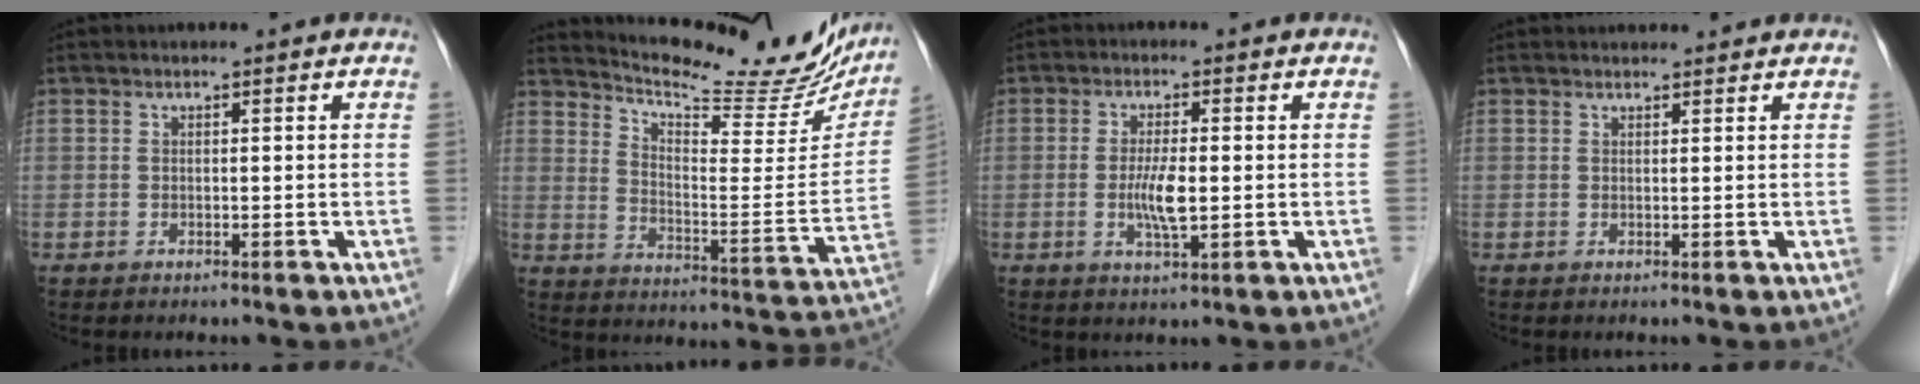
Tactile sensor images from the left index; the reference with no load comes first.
{"total": 21.3, "force": [19.4, 4.5, 7.6], "torque": [-0.111, -0.042, 0.257]}
{"total": 4.6, "force": [-0.5, 0.8, 4.5], "torque": [-0.094, -0.008, -0.008]}
{"total": 3.1, "force": [3.0, 0.8, 0.4], "torque": [-0.007, 0.021, 0.038]}